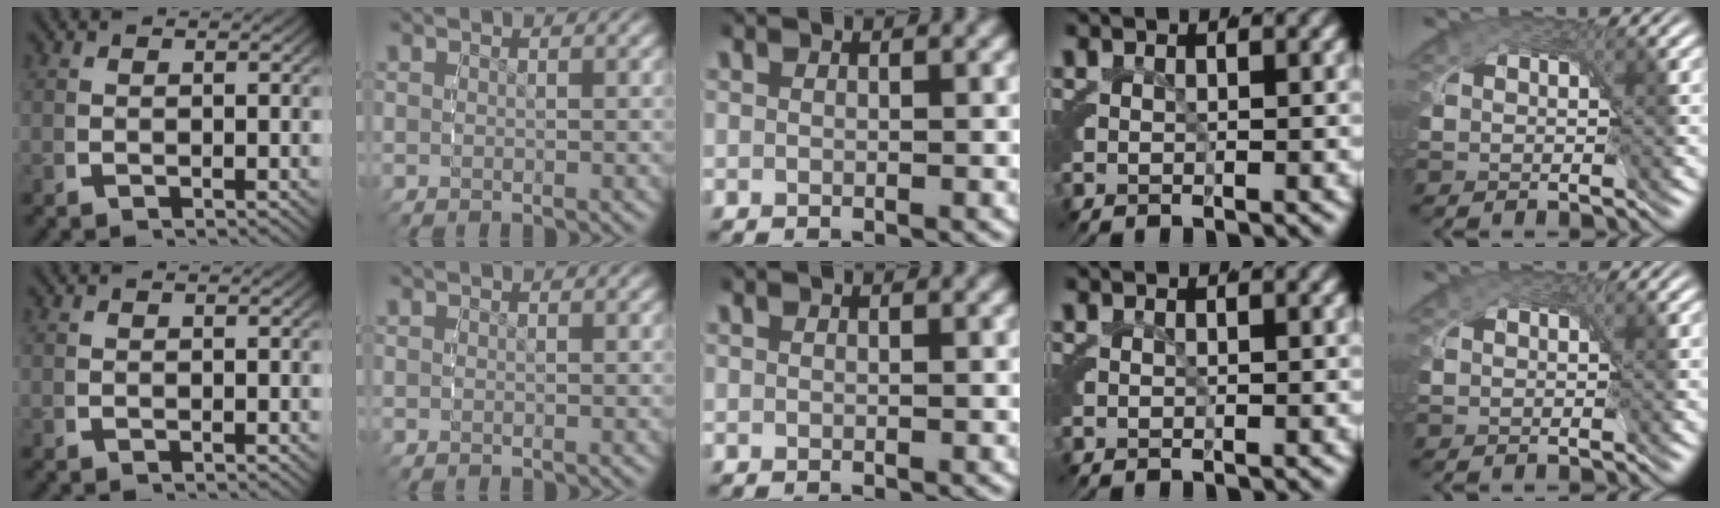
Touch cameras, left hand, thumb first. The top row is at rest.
{}